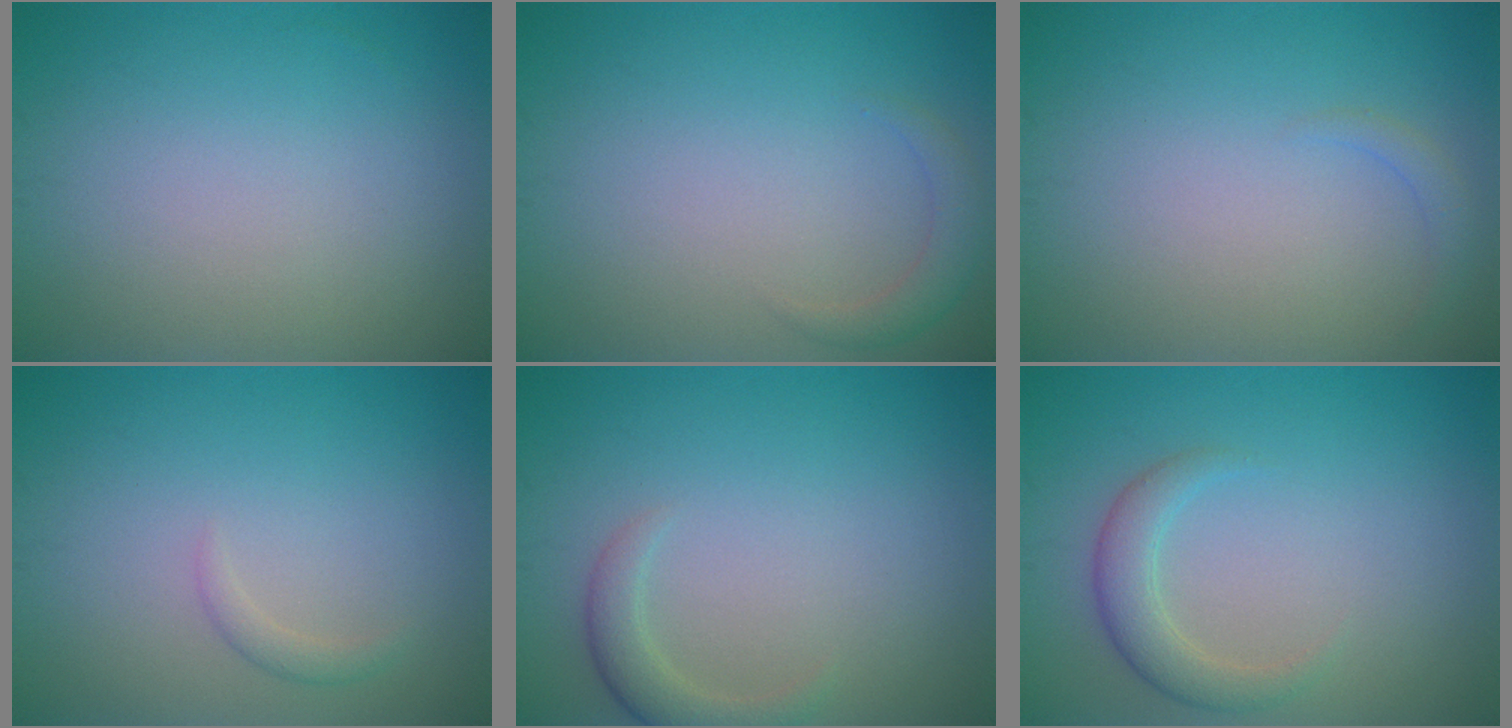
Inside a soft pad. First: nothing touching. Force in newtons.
{"total": 1.7, "press": 1.7, "slide": 0.1}
{"total": 1.0, "press": 1.0, "slide": 0.2}
{"total": 1.0, "press": 1.0, "slide": 0.1}
{"total": 2.2, "press": 2.2, "slide": 0.2}
{"total": 2.6, "press": 2.6, "slide": 0.2}